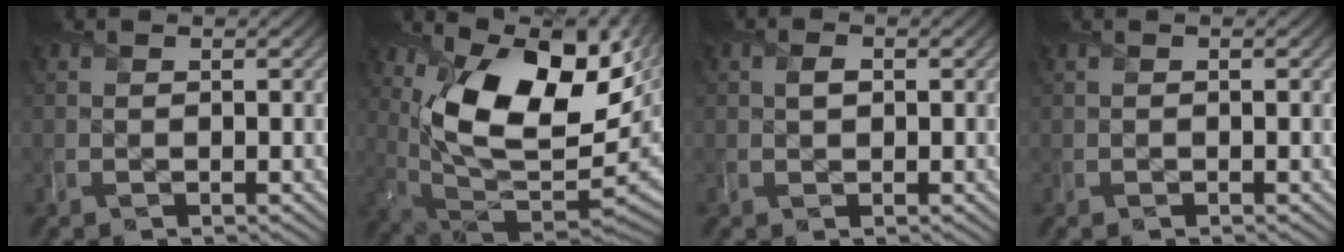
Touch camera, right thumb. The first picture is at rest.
{"total": 17.2, "force": [6.7, 8.4, 13.5], "torque": [-0.254, -0.001, 0.126]}
{"total": 1.2, "force": [0.1, 0.9, 0.9], "torque": [-0.019, -0.002, 0.001]}
{"total": 0.0}